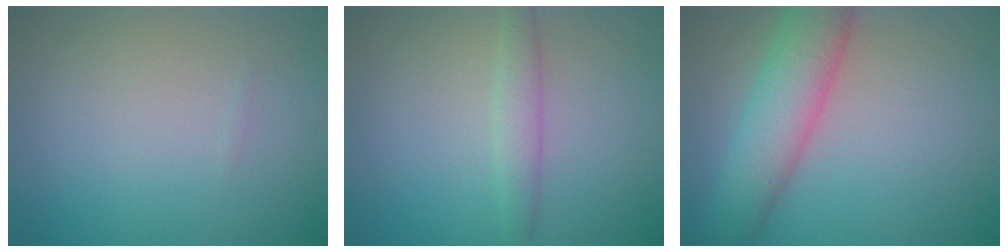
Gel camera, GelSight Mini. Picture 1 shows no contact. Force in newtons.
{"total": 1.9, "press": 1.9, "slide": 0.2}
{"total": 6.2, "press": 6.2, "slide": 0.3}